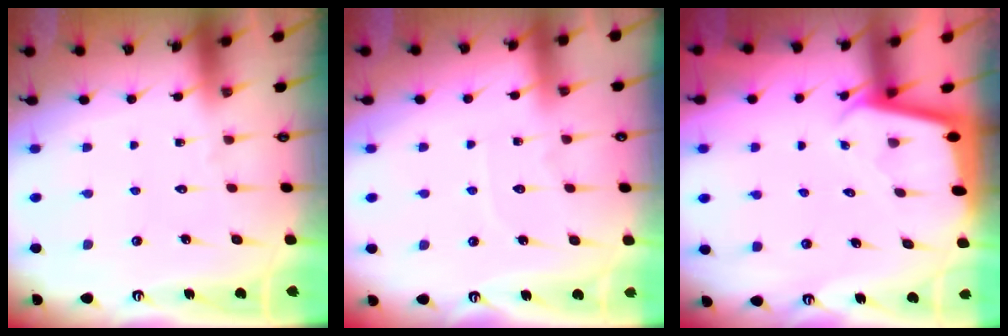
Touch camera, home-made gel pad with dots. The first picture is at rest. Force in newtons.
{"total": 3.8, "press": 3.8, "slide": 0.5}
{"total": 1.8, "press": 1.8, "slide": 0.1}